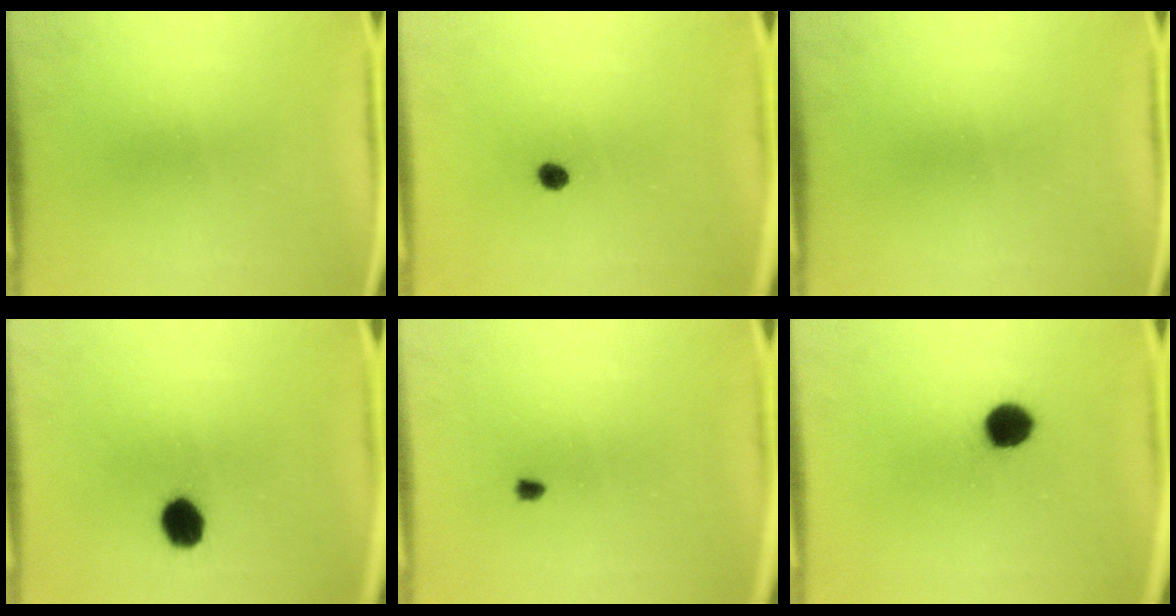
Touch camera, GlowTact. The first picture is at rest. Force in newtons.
{"total": 2.1}
{"total": 0.0}
{"total": 6.9}
{"total": 0.6}
{"total": 6.5}